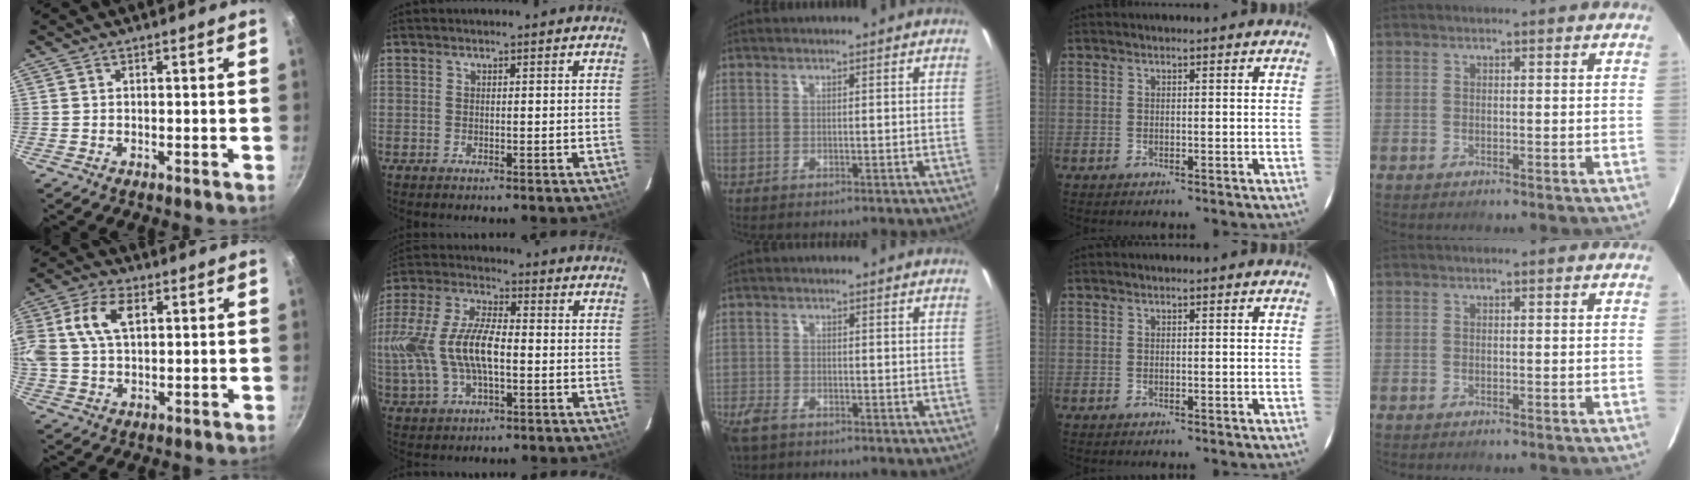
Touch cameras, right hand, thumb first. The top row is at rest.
{"thumb": {"total": 14.5, "force": [3.8, 9.1, 10.6], "torque": [-0.225, 0.028, 0.064]}, "index": {"total": 16.6, "force": [-1.9, 7.8, 14.5], "torque": [-0.315, 0.007, -0.031]}, "middle": {"total": 5.6, "force": [-3.8, 2.7, 3.0], "torque": [-0.081, -0.015, -0.079]}}